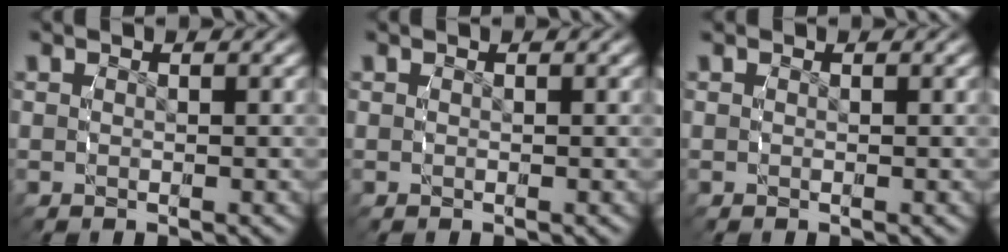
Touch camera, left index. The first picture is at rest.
{"total": 0.0}
{"total": 0.0}